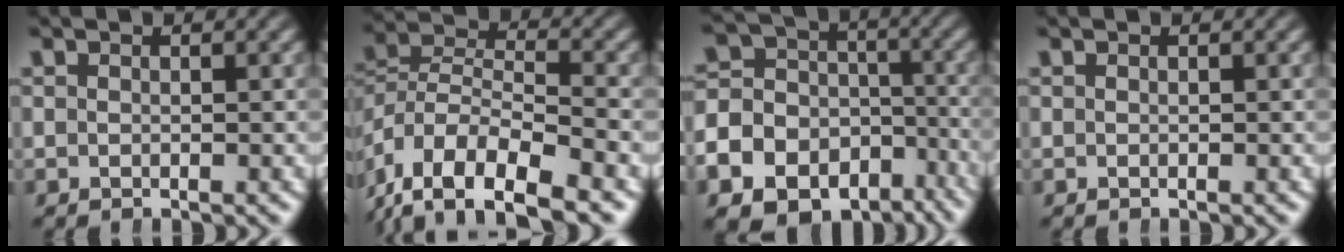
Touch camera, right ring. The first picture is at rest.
{"total": 8.9, "force": [-2.7, 6.2, 5.8], "torque": [-0.119, -0.015, -0.048]}
{"total": 16.7, "force": [-7.6, 13.8, 5.7], "torque": [-0.146, -0.071, -0.119]}
{"total": 0.0}